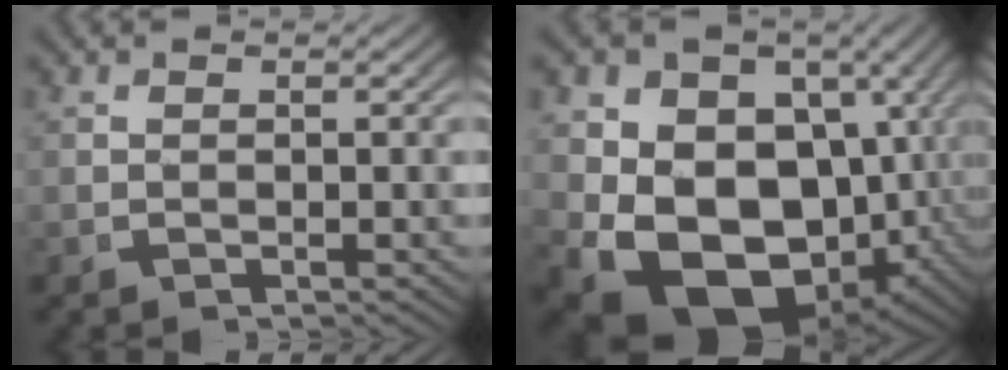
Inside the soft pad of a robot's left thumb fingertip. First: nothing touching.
{"total": 20.5, "force": [-3.4, 15.1, 13.6], "torque": [-0.269, -0.095, -0.024]}